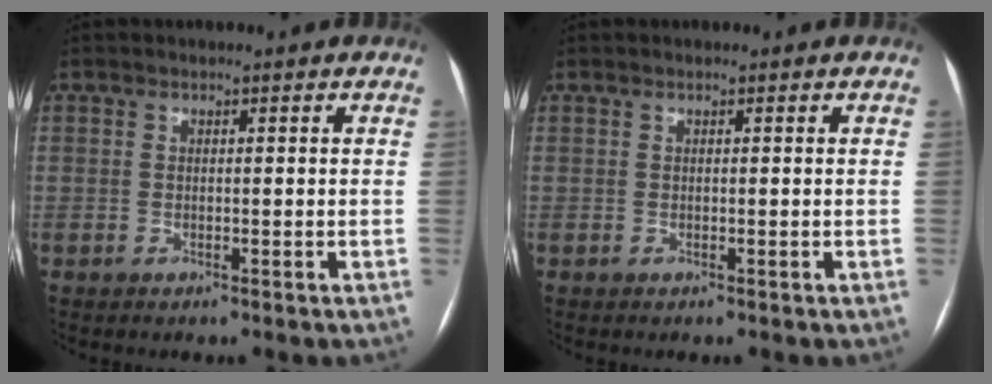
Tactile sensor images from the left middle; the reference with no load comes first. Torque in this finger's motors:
{"motor_torque": [-0.03, 0.15, 0.04, 0.01]}